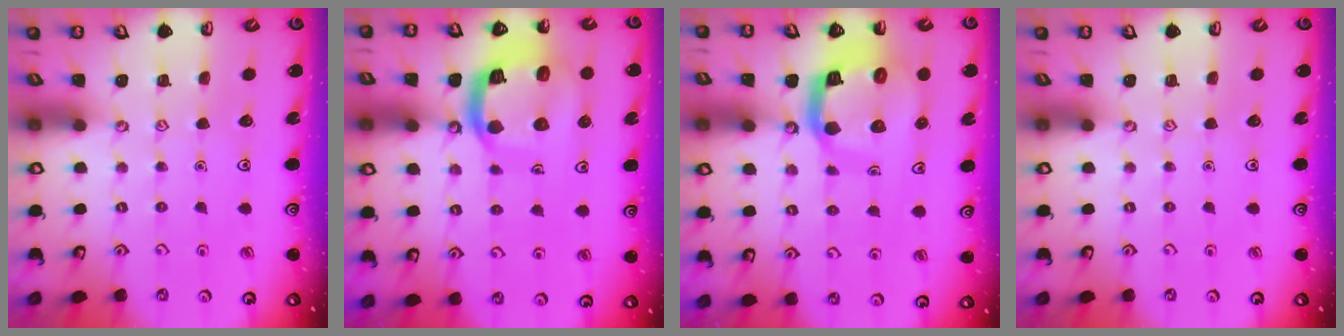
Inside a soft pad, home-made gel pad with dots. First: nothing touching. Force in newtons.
{"total": 16.1, "press": 16.0, "slide": 1.8}
{"total": 14.1, "press": 14.0, "slide": 1.8}
{"total": 0.0}